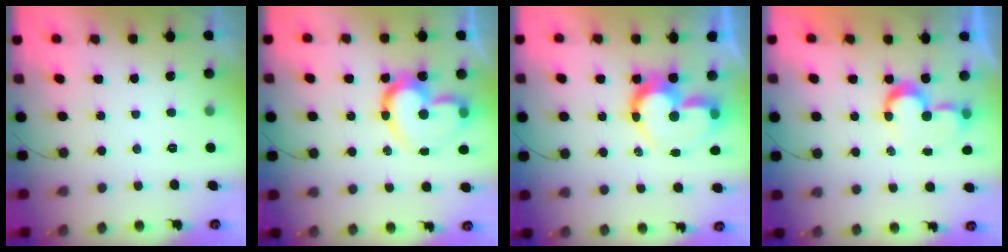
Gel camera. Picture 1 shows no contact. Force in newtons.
{"total": 17.3, "press": 17.3, "slide": 1.3}
{"total": 13.1, "press": 13.0, "slide": 1.5}
{"total": 9.1, "press": 9.0, "slide": 0.6}